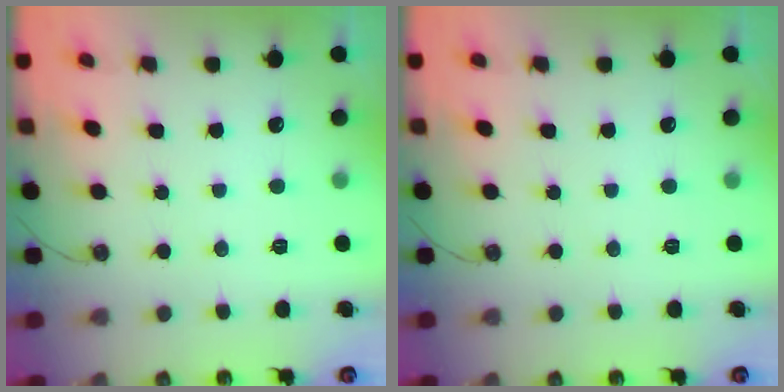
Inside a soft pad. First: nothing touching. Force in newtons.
{"total": 0.0}